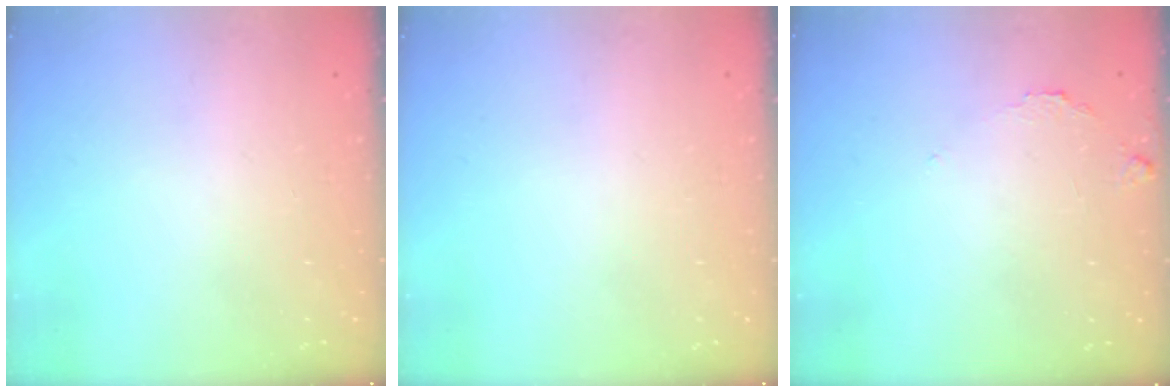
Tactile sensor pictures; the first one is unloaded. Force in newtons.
{"total": 0.0}
{"total": 5.9, "press": 5.9, "slide": 0.4}